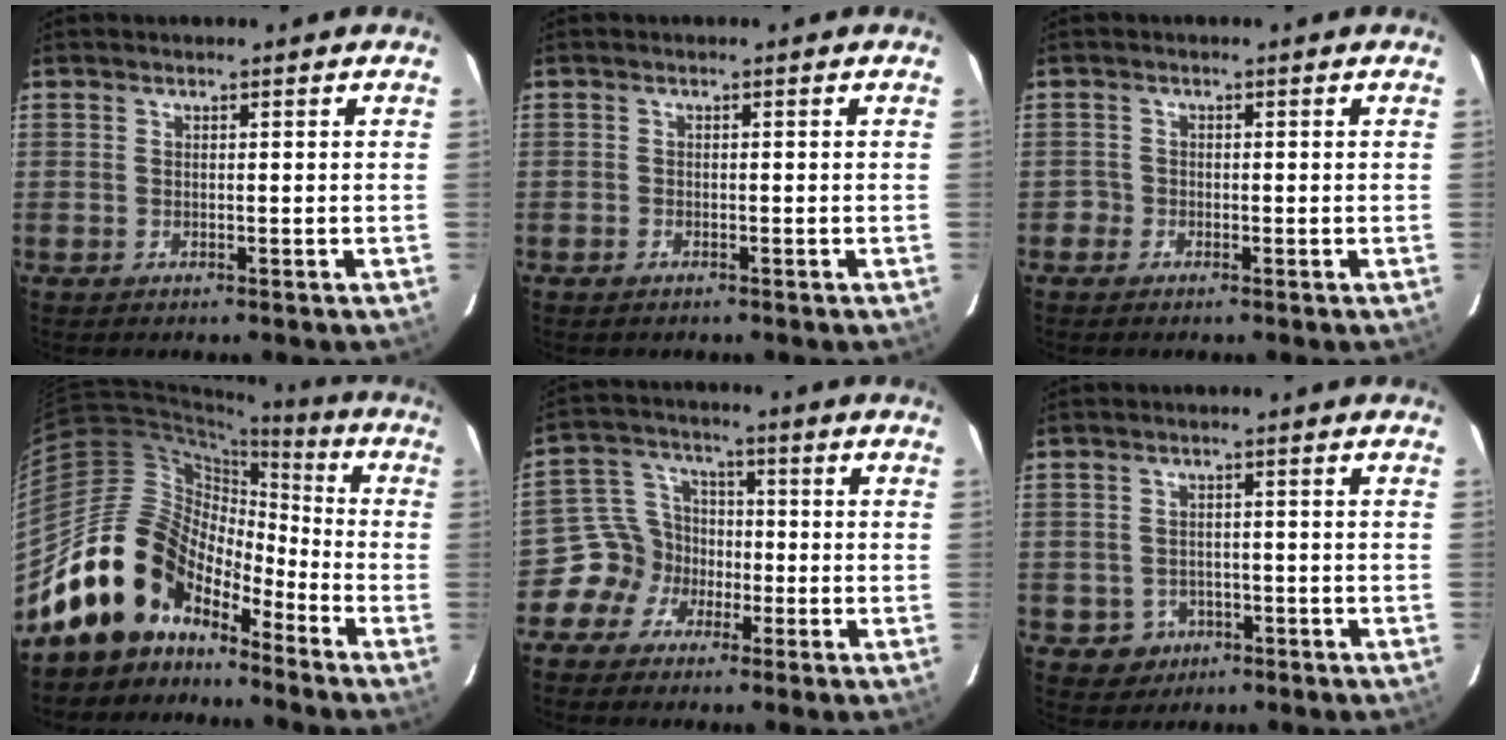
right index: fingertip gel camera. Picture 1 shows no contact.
{"total": 0.9, "force": [-0.7, 0.5, 0.1], "torque": [-0.006, 0.002, -0.013]}
{"total": 1.6, "force": [-0.9, 1.4, -0.3], "torque": [0.003, 0.009, -0.019]}
{"total": 13.9, "force": [-10.3, 8.5, 3.9], "torque": [-0.080, 0.036, -0.204]}
{"total": 7.0, "force": [-4.0, 5.7, 0.9], "torque": [-0.025, 0.035, -0.089]}
{"total": 4.5, "force": [-1.6, 4.2, 0.4], "torque": [-0.018, 0.015, -0.015]}